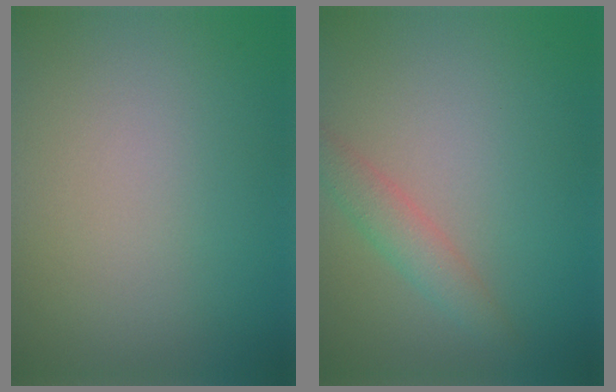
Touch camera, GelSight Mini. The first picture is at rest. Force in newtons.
{"total": 2.2, "press": 2.2, "slide": 0.1}